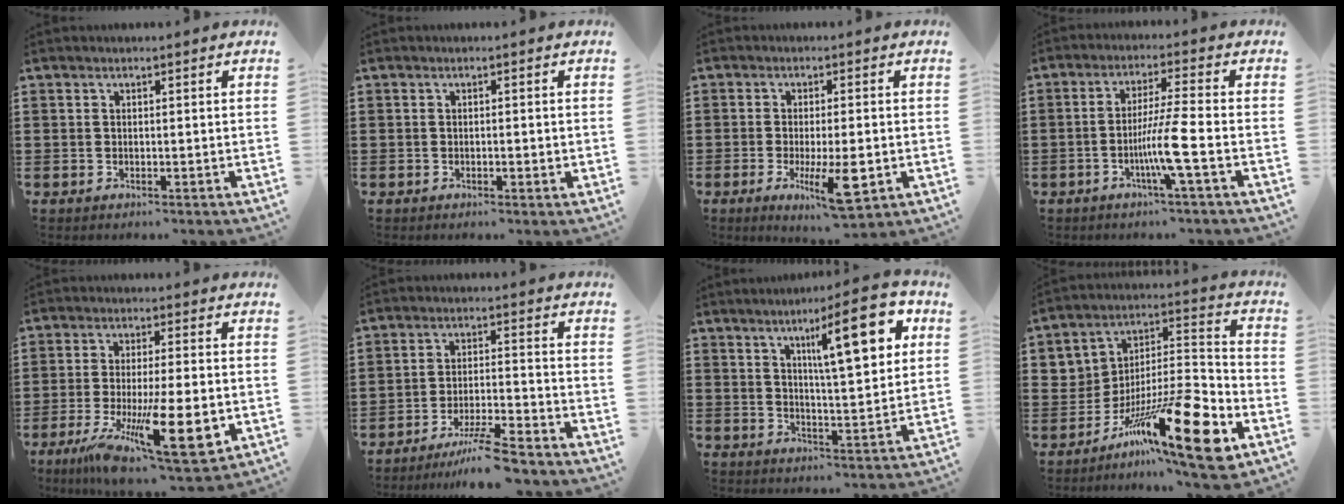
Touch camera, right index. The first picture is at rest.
{"total": 0.8, "force": [-0.2, 0.2, 0.7], "torque": [-0.015, -0.002, -0.003]}
{"total": 8.1, "force": [-2.2, 2.0, 7.6], "torque": [-0.146, -0.020, -0.034]}
{"total": 7.2, "force": [-2.7, -0.6, 6.6], "torque": [-0.125, -0.014, -0.053]}
{"total": 15.6, "force": [-4.7, 3.9, 14.4], "torque": [-0.260, -0.014, -0.068]}
{"total": 6.9, "force": [-6.0, -0.2, 3.5], "torque": [-0.071, -0.011, -0.115]}
{"total": 13.7, "force": [6.0, 2.9, 11.9], "torque": [-0.187, -0.017, 0.089]}
{"total": 18.8, "force": [-9.8, 5.4, 15.2], "torque": [-0.253, 0.036, -0.152]}